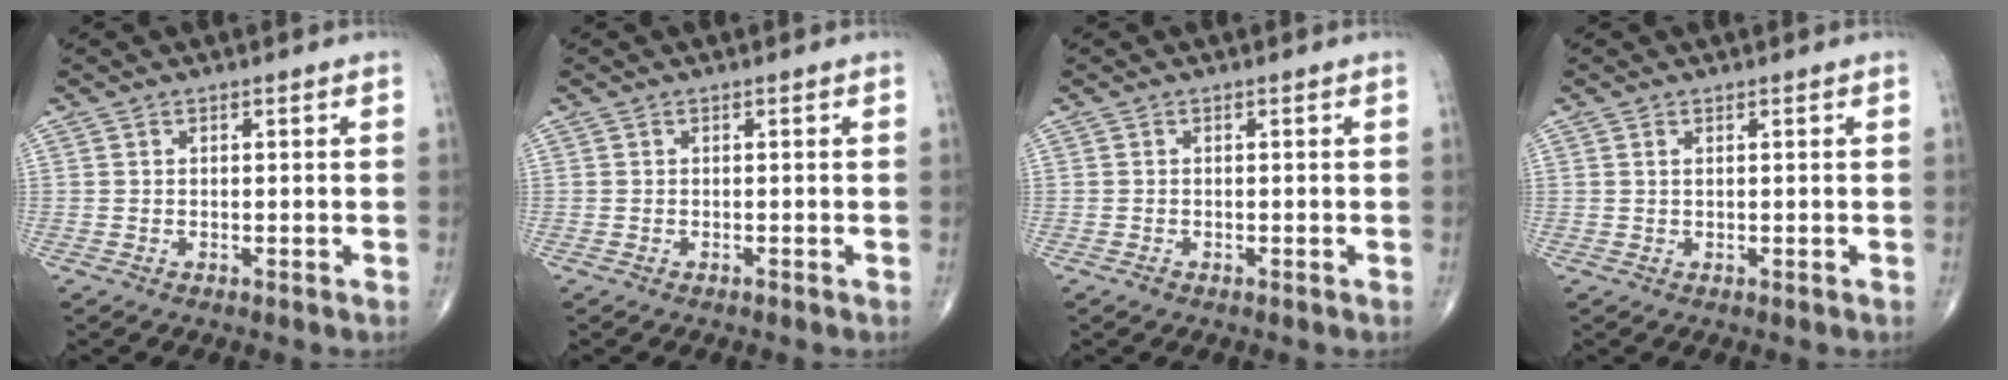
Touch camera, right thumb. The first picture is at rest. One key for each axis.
{"total": 0.0}
{"total": 0.6, "fx": -0.4, "fy": 0.4, "fz": 0.2, "tx": -0.004, "ty": 0.000, "tz": -0.010}
{"total": 0.5, "fx": 0.3, "fy": 0.2, "fz": 0.4, "tx": -0.013, "ty": 0.004, "tz": 0.007}